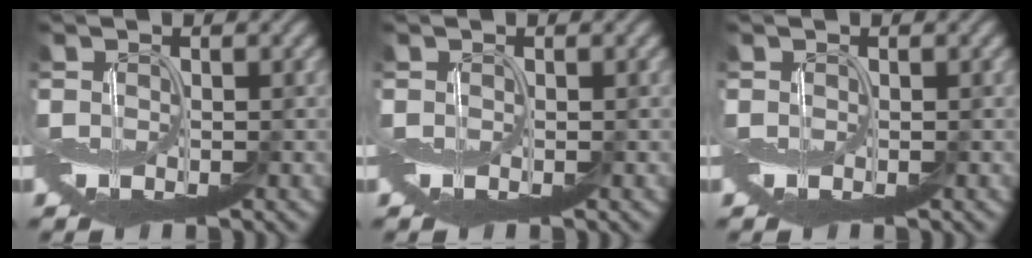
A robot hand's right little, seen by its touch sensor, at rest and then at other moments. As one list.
[{"total": 0.0}, {"total": 0.0}]